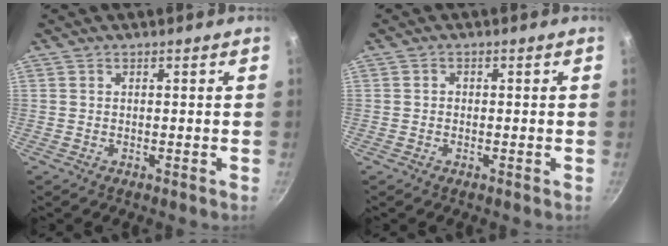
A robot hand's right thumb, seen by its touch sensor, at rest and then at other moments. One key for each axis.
{"total": 0.7, "fx": -0.2, "fy": 0.6, "fz": 0.2, "tx": -0.003, "ty": 0.003, "tz": -0.004}